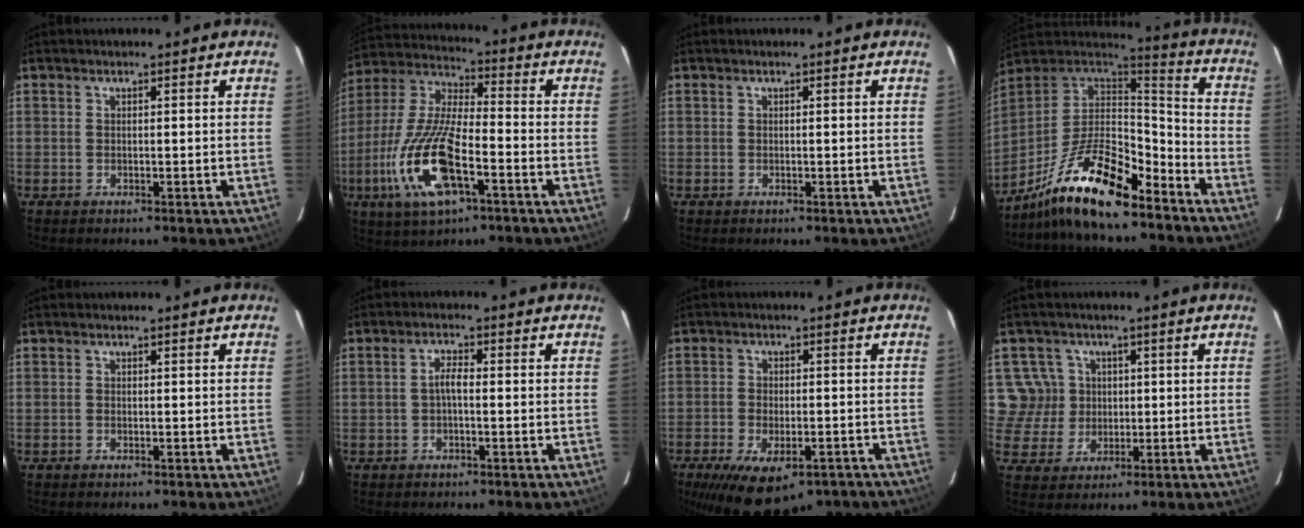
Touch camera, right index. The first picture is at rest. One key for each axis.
{"total": 18.1, "fx": -7.0, "fy": 6.0, "fz": 15.5, "tx": -0.337, "ty": -0.018, "tz": -0.137}
{"total": 0.0}
{"total": 18.2, "fx": -12.6, "fy": 5.5, "fz": 11.9, "tx": -0.242, "ty": -0.009, "tz": -0.229}
{"total": 0.0}
{"total": 2.2, "fx": -0.5, "fy": 0.5, "fz": 2.0, "tx": -0.041, "ty": 0.008, "tz": -0.011}
{"total": 16.2, "fx": -10.6, "fy": 7.3, "fz": 9.8, "tx": -0.205, "ty": -0.031, "tz": -0.152}
{"total": 6.0, "fx": 1.0, "fy": 5.9, "fz": 0.5, "tx": -0.015, "ty": 0.014, "tz": 0.020}